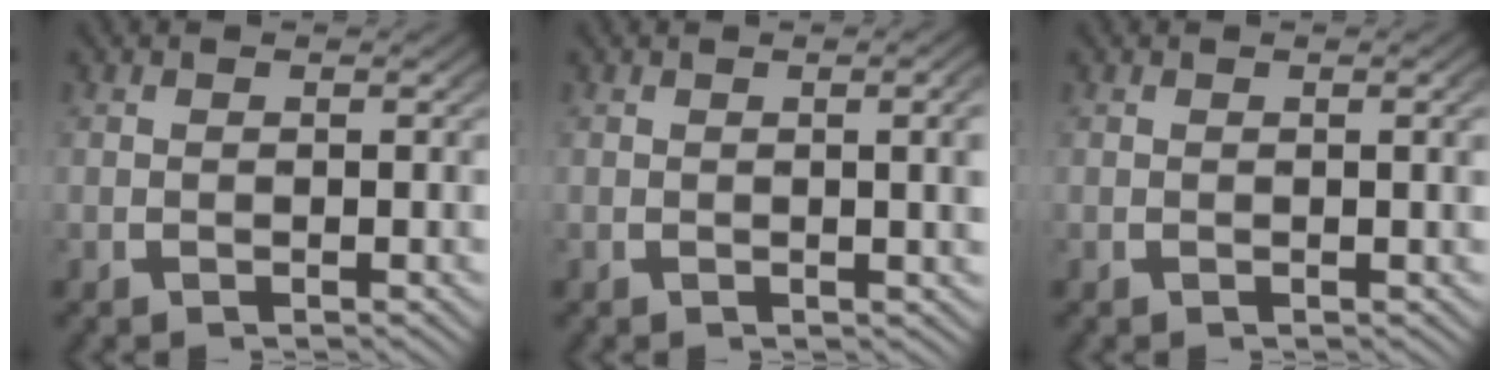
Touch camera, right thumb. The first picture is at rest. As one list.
[{"total": 2.6, "force": [0.3, 0.5, 2.5], "torque": [-0.025, 0.002, 0.005]}, {"total": 0.9, "force": [0.2, 0.0, 0.9], "torque": [-0.011, 0.001, 0.006]}]